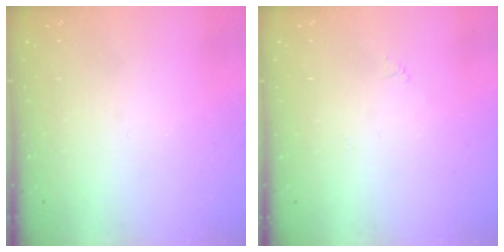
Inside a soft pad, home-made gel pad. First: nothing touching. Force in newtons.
{"total": 3.3, "press": 3.3, "slide": 0.5}